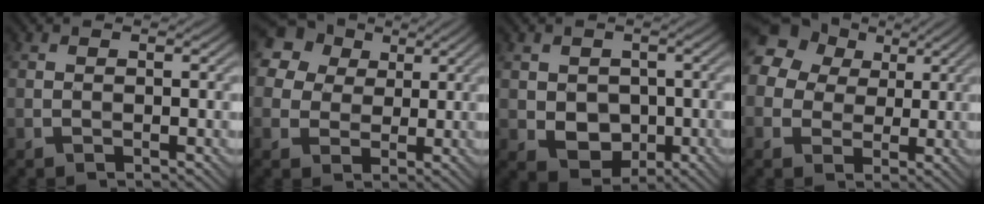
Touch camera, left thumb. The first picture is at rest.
{"total": 15.1, "force": [7.1, 11.8, 6.2], "torque": [-0.201, 0.034, 0.126]}
{"total": 4.7, "force": [-0.3, 3.9, 2.6], "torque": [-0.063, -0.013, -0.005]}
{"total": 15.9, "force": [5.9, 12.7, 7.3], "torque": [-0.199, 0.040, 0.091]}